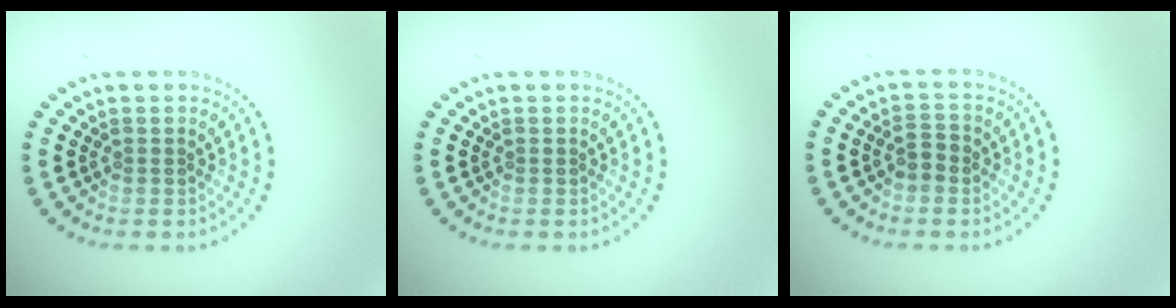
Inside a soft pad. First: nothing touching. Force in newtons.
{"total": 0.0}
{"total": 1.7, "press": 1.6, "slide": 0.5}